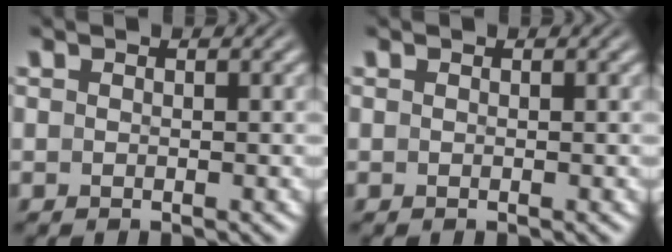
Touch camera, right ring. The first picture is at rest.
{"total": 0.0}